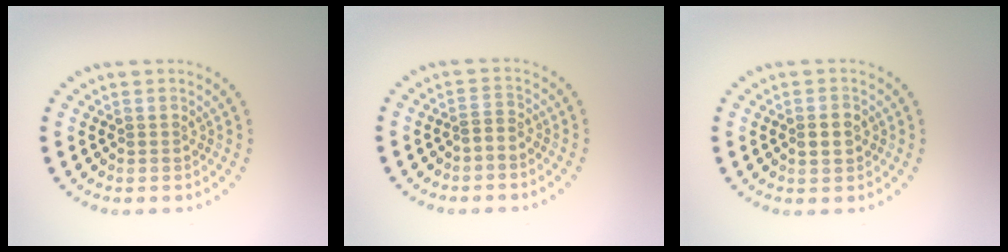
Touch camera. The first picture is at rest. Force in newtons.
{"total": 0.9, "press": 0.6, "slide": 0.6}
{"total": 2.1, "press": 2.1, "slide": 0.2}